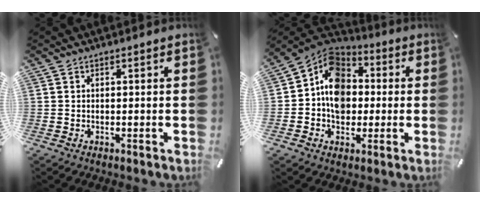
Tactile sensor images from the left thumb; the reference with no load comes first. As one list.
[{"total": 11.7, "force": [-0.5, 10.0, 6.1], "torque": [-0.105, 0.007, -0.012]}]